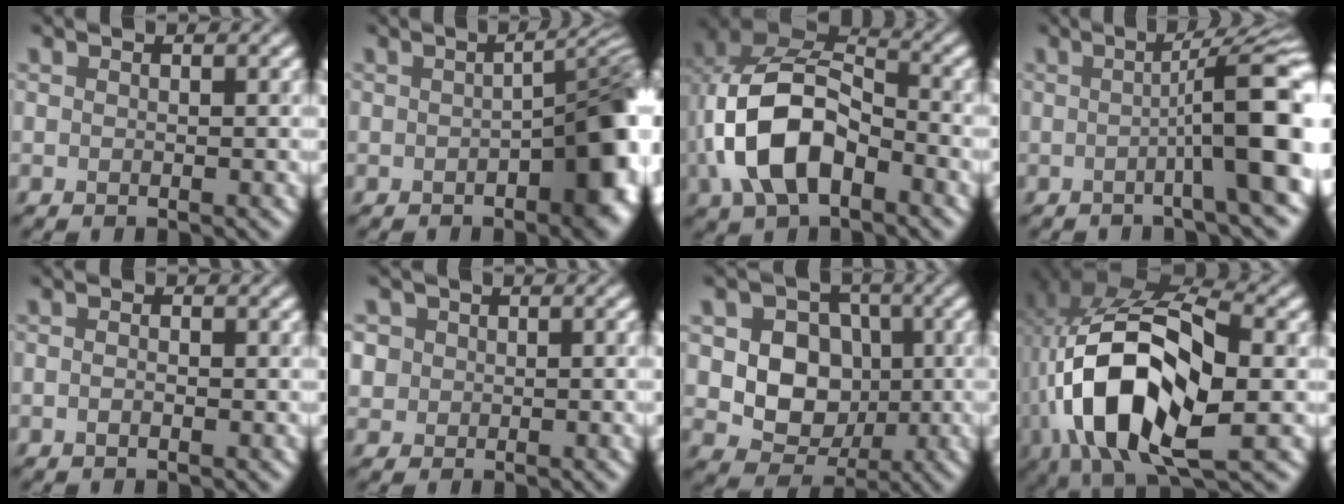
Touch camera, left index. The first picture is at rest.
{"total": 8.7, "force": [-2.0, 4.1, 7.4], "torque": [-0.065, 0.005, -0.028]}
{"total": 10.2, "force": [-2.5, 6.1, 7.8], "torque": [-0.169, 0.008, -0.054]}
{"total": 8.1, "force": [-1.0, 1.3, 8.0], "torque": [-0.097, 0.019, -0.029]}
{"total": 0.7, "force": [-0.2, 0.3, 0.5], "torque": [-0.013, 0.002, -0.006]}
{"total": 3.4, "force": [0.9, 3.0, 1.4], "torque": [-0.012, 0.025, 0.003]}
{"total": 7.9, "force": [0.2, 6.6, 4.3], "torque": [-0.066, 0.014, -0.005]}
{"total": 14.5, "force": [-2.9, 6.8, 12.4], "torque": [-0.236, 0.003, -0.060]}